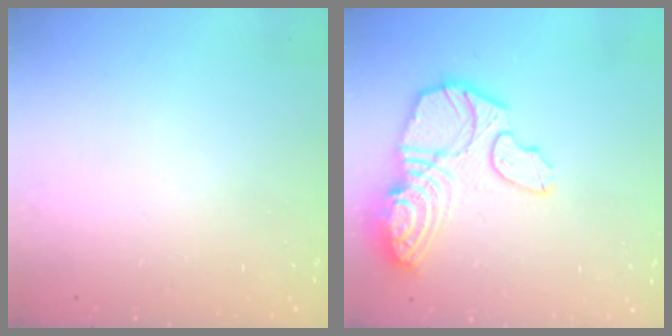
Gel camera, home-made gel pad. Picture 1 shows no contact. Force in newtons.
{"total": 19.7, "press": 19.7, "slide": 1.8}